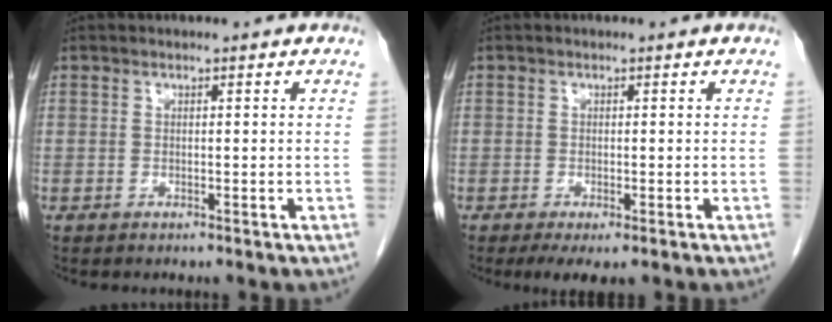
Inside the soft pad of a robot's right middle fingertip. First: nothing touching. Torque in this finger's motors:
{"motor_torque": [0.99, -0.79, 0.41, 0.05]}